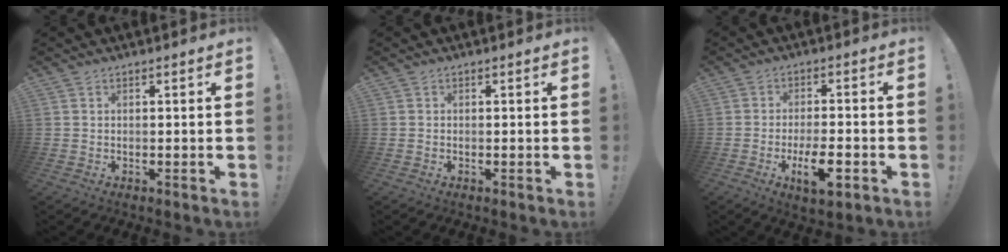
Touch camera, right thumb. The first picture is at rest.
{"total": 0.0}
{"total": 9.4, "force": [-4.2, 2.8, 8.0], "torque": [-0.138, 0.011, -0.070]}